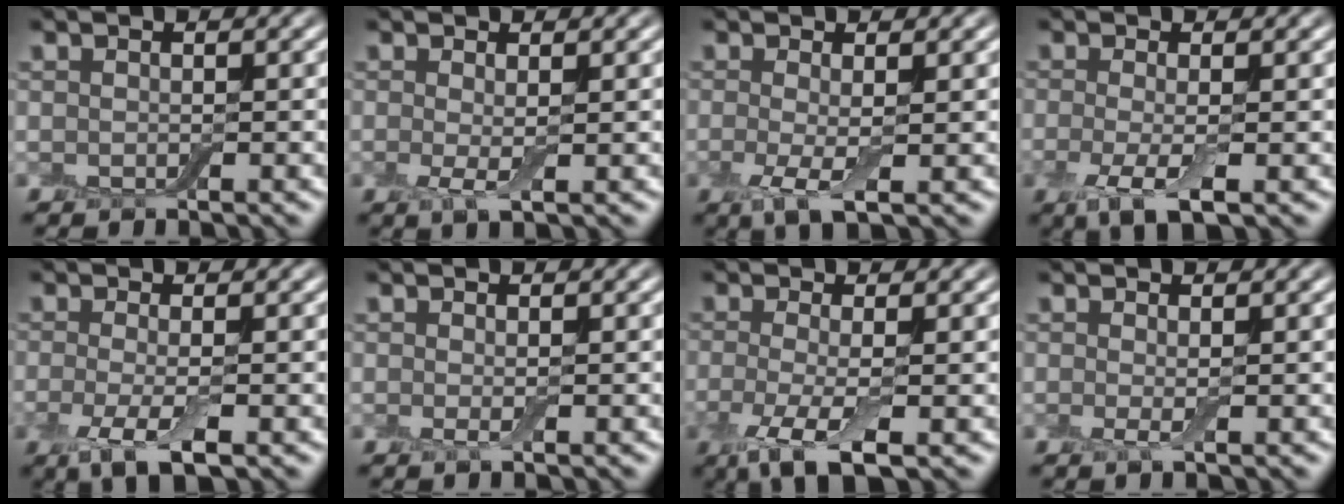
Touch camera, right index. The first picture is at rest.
{"total": 1.6, "force": [0.0, 0.3, 1.6], "torque": [-0.031, -0.006, 0.000]}
{"total": 2.8, "force": [-0.4, 0.6, 2.7], "torque": [-0.056, -0.011, -0.008]}
{"total": 3.6, "force": [-0.9, 1.0, 3.3], "torque": [-0.070, -0.010, -0.021]}
{"total": 3.8, "force": [-1.2, 1.1, 3.4], "torque": [-0.072, -0.008, -0.027]}
{"total": 0.7, "force": [-0.1, 0.0, 0.7], "torque": [-0.013, -0.005, -0.002]}
{"total": 4.6, "force": [-1.4, 1.4, 4.1], "torque": [-0.089, -0.010, -0.031]}
{"total": 1.0, "force": [-0.1, 0.1, 1.0], "torque": [-0.020, -0.006, -0.002]}